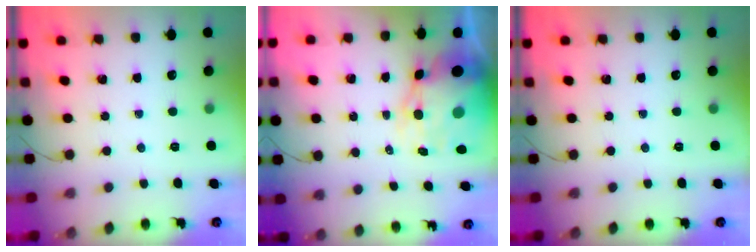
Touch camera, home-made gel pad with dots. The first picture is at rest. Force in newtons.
{"total": 13.9, "press": 13.4, "slide": 3.7}
{"total": 0.0}